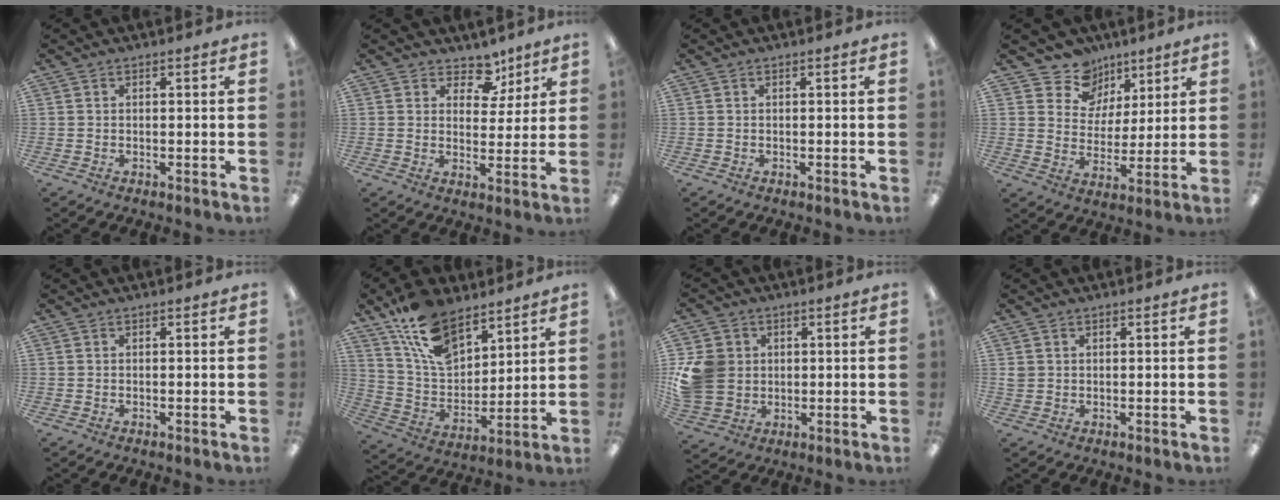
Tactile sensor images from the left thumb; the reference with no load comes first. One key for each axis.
{"total": 7.3, "fx": 5.1, "fy": 4.7, "fz": 2.4, "tx": -0.029, "ty": -0.029, "tz": 0.090}
{"total": 0.0}
{"total": 10.6, "fx": 7.4, "fy": 7.5, "fz": 0.7, "tx": -0.027, "ty": -0.062, "tz": 0.141}
{"total": 0.0}
{"total": 15.9, "fx": 10.9, "fy": 8.2, "fz": 8.2, "tx": -0.168, "ty": -0.043, "tz": 0.207}
{"total": 11.0, "fx": 1.3, "fy": 9.8, "fz": 4.7, "tx": -0.118, "ty": 0.012, "tz": 0.030}
{"total": 1.7, "fx": 0.5, "fy": 1.6, "fz": 0.3, "tx": -0.008, "ty": 0.003, "tz": 0.008}